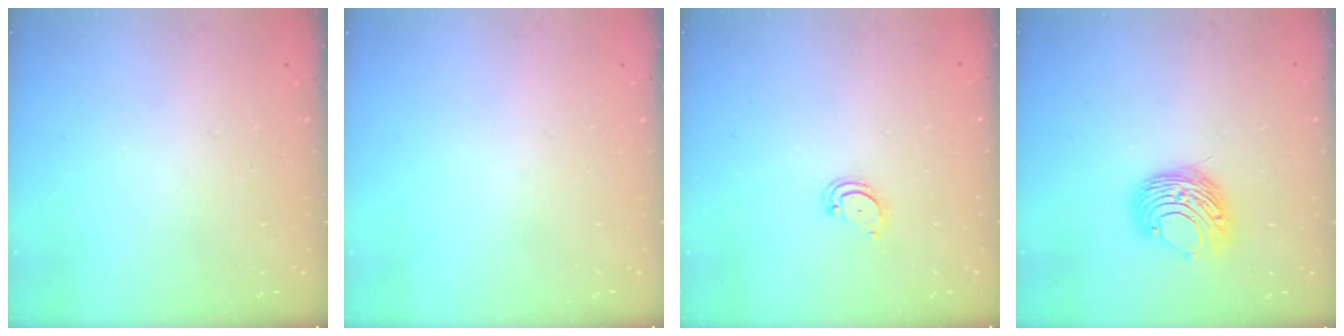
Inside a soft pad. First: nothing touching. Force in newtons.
{"total": 0.0}
{"total": 3.8, "press": 3.8, "slide": 0.3}
{"total": 9.7, "press": 9.7, "slide": 1.0}